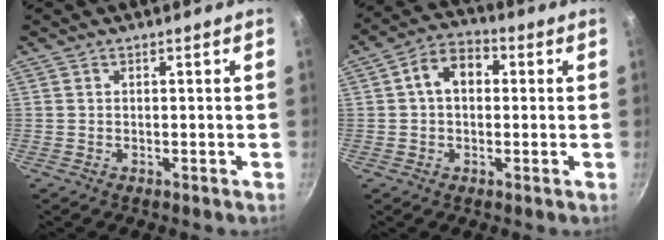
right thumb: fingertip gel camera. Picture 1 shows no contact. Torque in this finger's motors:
{"motor_torque": [-0.47, 0.53, 0.85, -0.30, 0.05]}